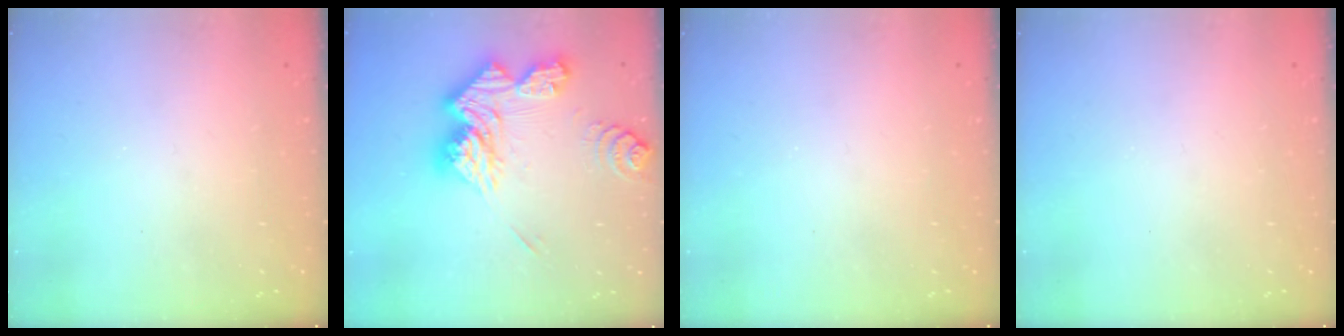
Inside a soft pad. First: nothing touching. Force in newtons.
{"total": 16.8, "press": 16.8, "slide": 0.2}
{"total": 0.0}
{"total": 0.0}